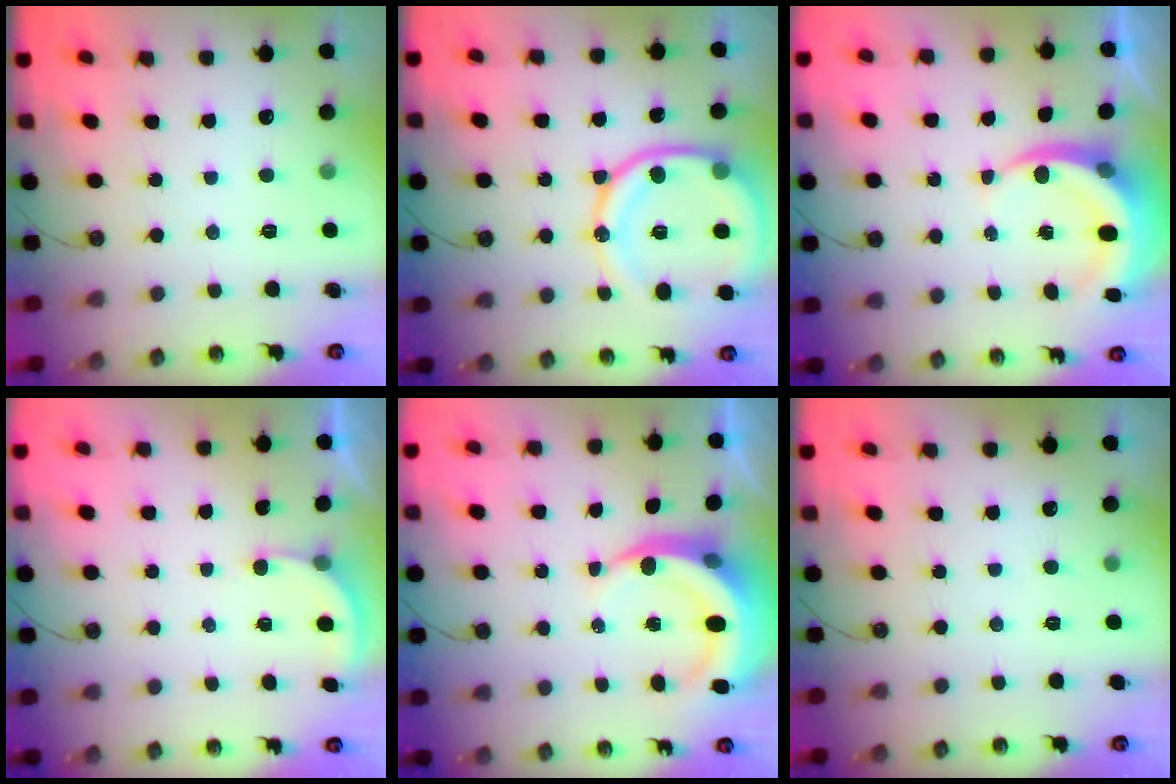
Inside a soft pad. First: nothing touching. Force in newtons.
{"total": 17.5, "press": 17.4, "slide": 1.9}
{"total": 7.2, "press": 7.2, "slide": 0.9}
{"total": 2.4, "press": 2.4, "slide": 0.3}
{"total": 9.2, "press": 9.1, "slide": 1.4}
{"total": 1.5, "press": 0.2, "slide": 1.5}